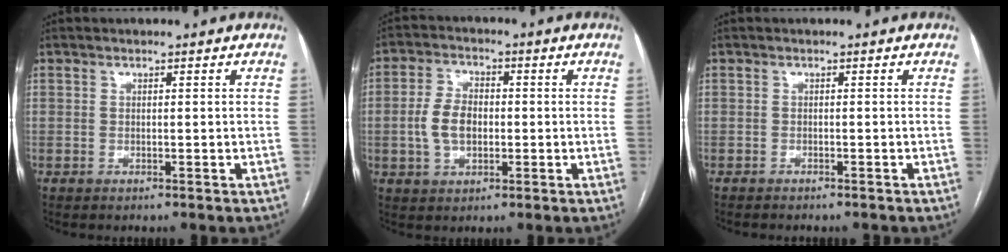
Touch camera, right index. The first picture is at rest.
{"total": 6.6, "force": [-0.7, 4.1, 5.1], "torque": [-0.113, 0.013, -0.011]}
{"total": 3.9, "force": [-3.5, 1.0, 1.5], "torque": [-0.017, -0.004, -0.042]}